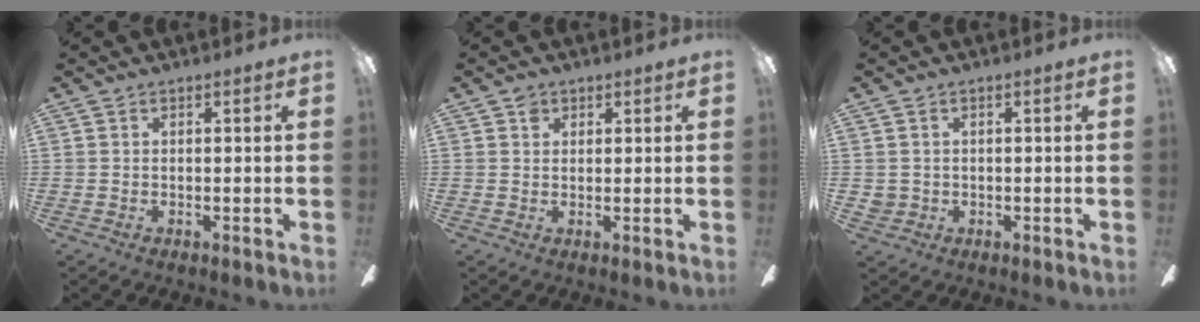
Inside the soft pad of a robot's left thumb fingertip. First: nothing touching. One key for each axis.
{"total": 2.2, "fx": 1.4, "fy": 1.5, "fz": 0.6, "tx": -0.007, "ty": -0.001, "tz": 0.026}
{"total": 2.2, "fx": 0.8, "fy": 2.0, "fz": 0.5, "tx": -0.013, "ty": 0.003, "tz": 0.015}